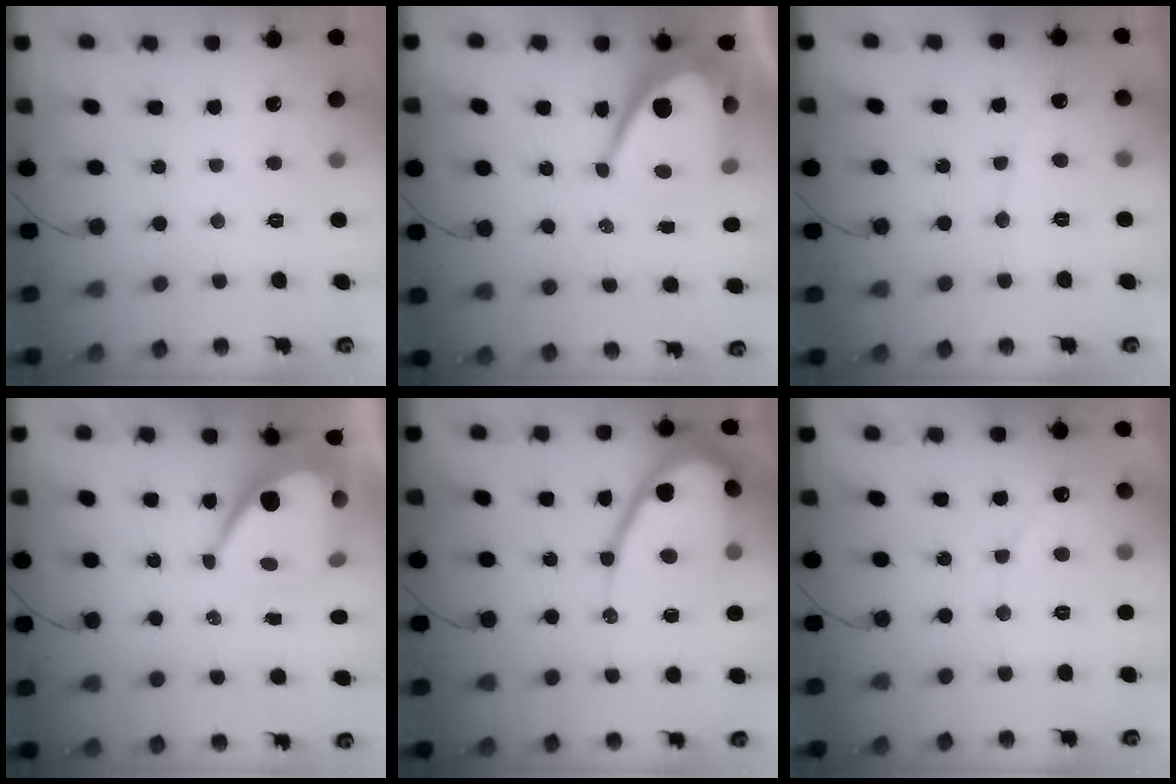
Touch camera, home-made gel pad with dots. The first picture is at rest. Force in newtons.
{"total": 15.8, "press": 15.7, "slide": 1.0}
{"total": 5.1, "press": 5.1, "slide": 0.4}
{"total": 14.1, "press": 14.1, "slide": 1.4}
{"total": 15.1, "press": 15.1, "slide": 1.4}
{"total": 3.8, "press": 3.8, "slide": 0.1}